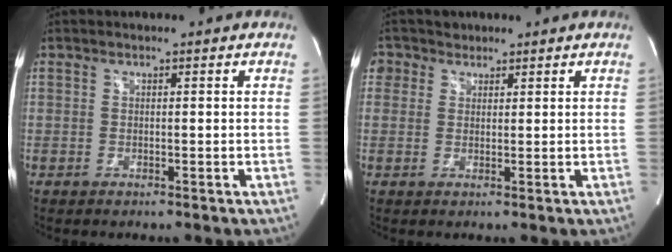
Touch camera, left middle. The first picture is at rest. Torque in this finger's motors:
{"motor_torque": [0.07, -0.04, -0.07, 0.01]}